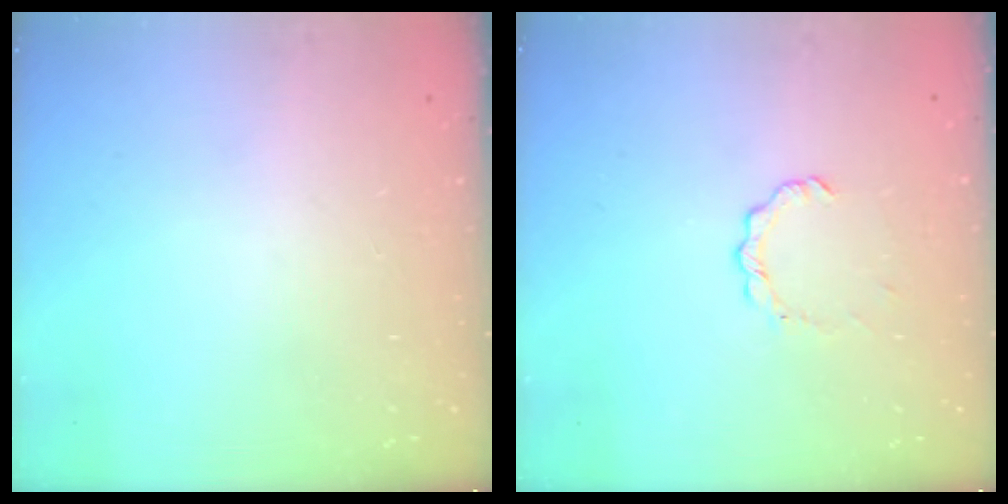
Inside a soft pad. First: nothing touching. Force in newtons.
{"total": 3.7, "press": 3.6, "slide": 0.4}